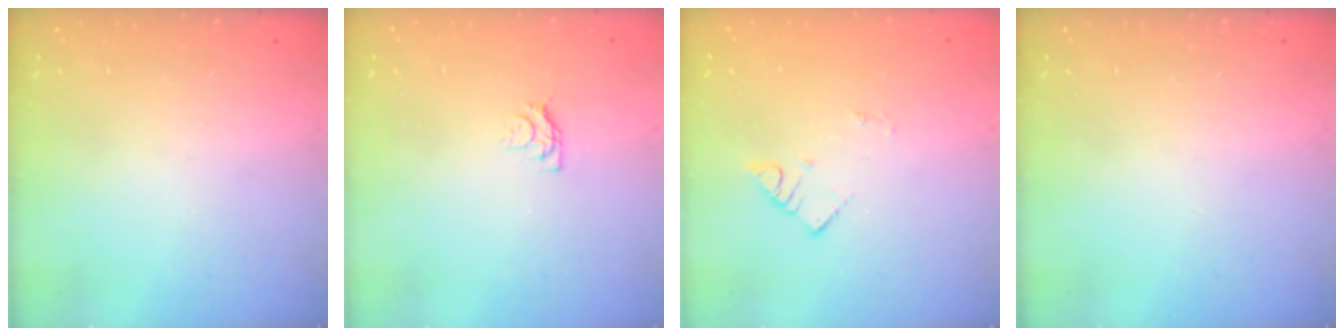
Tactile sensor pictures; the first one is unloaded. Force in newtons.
{"total": 3.4, "press": 3.4, "slide": 0.5}
{"total": 2.7, "press": 2.7, "slide": 0.4}
{"total": 0.0}